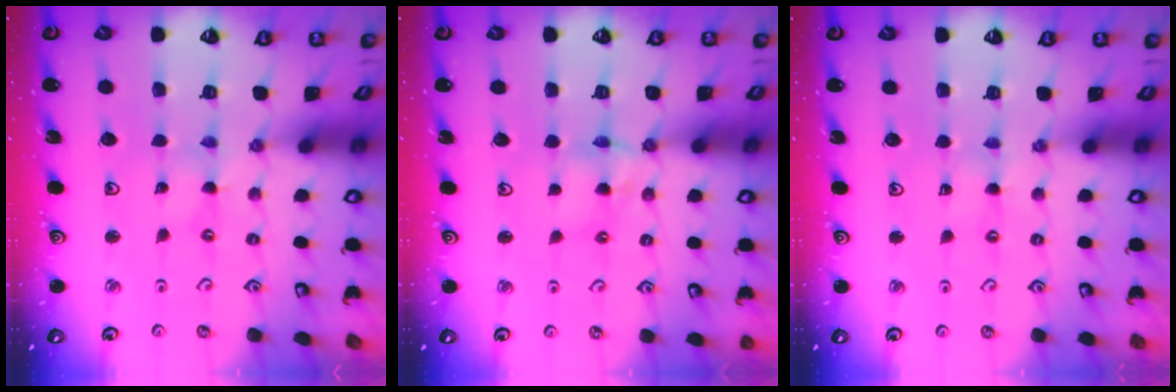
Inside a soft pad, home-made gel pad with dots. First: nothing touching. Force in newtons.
{"total": 7.0, "press": 7.0, "slide": 0.8}
{"total": 1.1, "press": 1.1, "slide": 0.2}